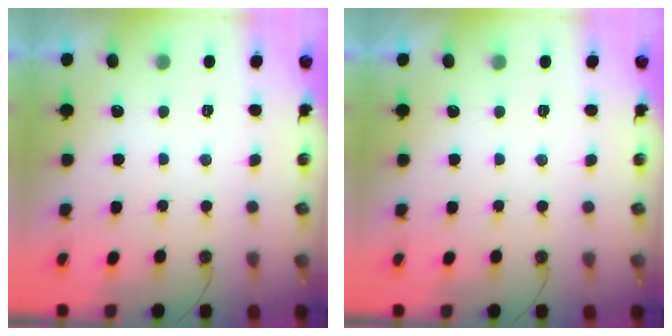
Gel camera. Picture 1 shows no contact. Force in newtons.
{"total": 0.0}